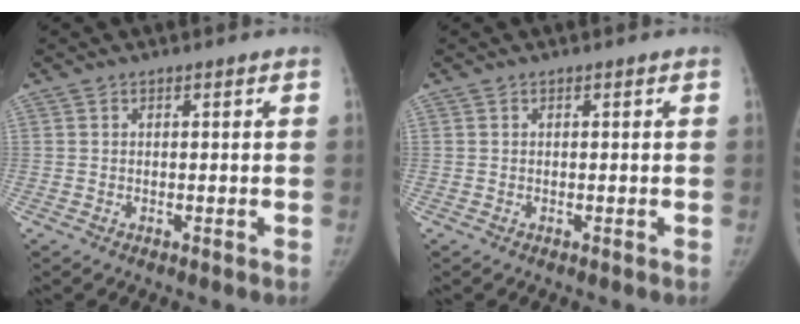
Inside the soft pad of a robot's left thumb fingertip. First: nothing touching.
{"total": 0.0}